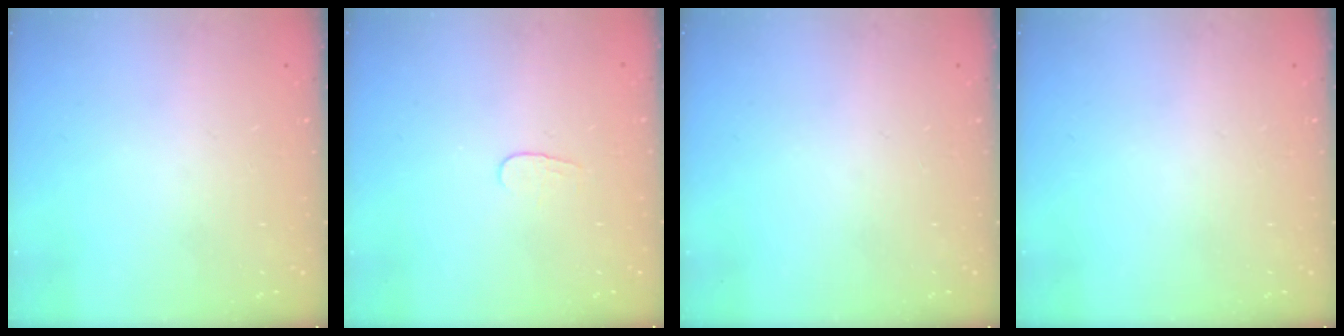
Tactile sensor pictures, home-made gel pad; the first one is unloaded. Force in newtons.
{"total": 3.8, "press": 3.8, "slide": 0.3}
{"total": 0.0}
{"total": 0.0}